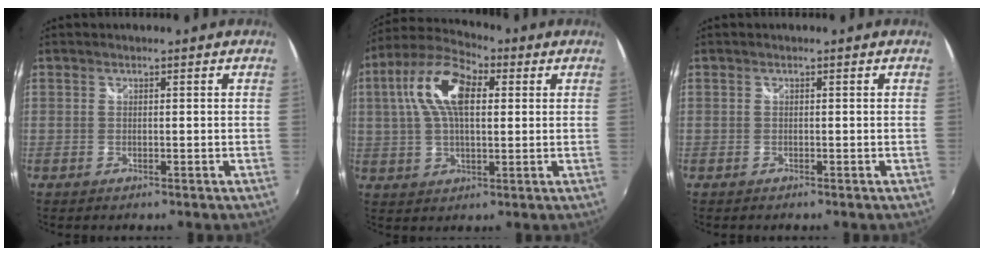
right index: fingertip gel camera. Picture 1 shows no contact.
{"total": 13.3, "force": [3.4, 6.4, 11.2], "torque": [-0.216, 0.029, 0.050]}
{"total": 0.0}